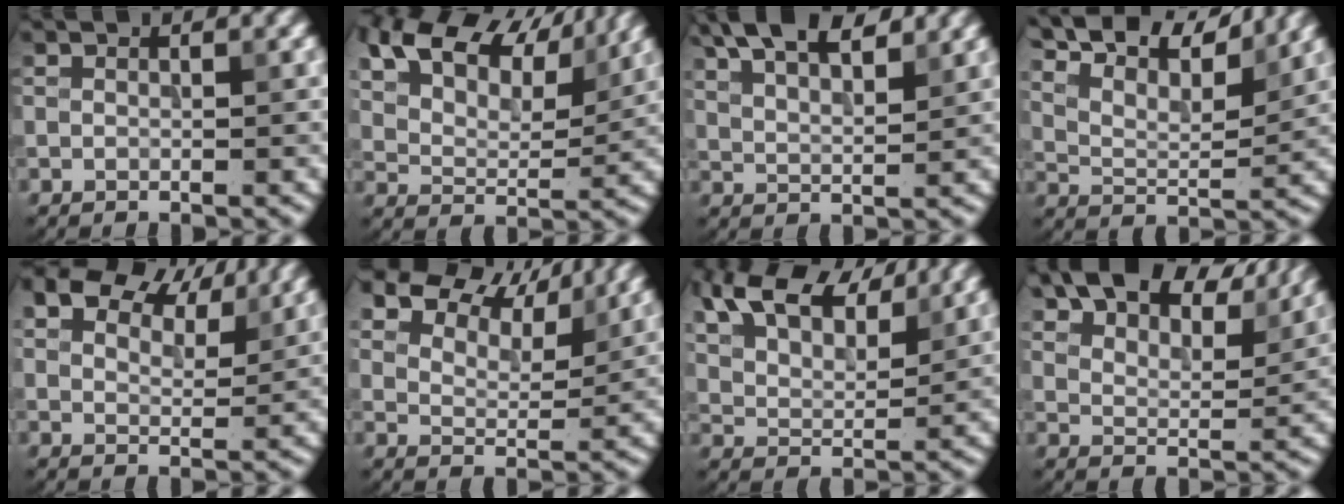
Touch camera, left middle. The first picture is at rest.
{"total": 11.1, "force": [7.7, 4.9, 6.3], "torque": [-0.131, 0.025, 0.110]}
{"total": 7.4, "force": [5.2, 2.6, 4.6], "torque": [-0.078, 0.024, 0.073]}
{"total": 12.4, "force": [9.9, 3.5, 6.7], "torque": [-0.122, 0.023, 0.131]}
{"total": 9.6, "force": [6.8, 4.6, 5.0], "torque": [-0.087, 0.013, 0.097]}
{"total": 11.2, "force": [8.7, 5.0, 4.9], "torque": [-0.100, 0.002, 0.156]}
{"total": 9.1, "force": [6.1, 4.0, 5.4], "torque": [-0.115, 0.028, 0.094]}
{"total": 10.9, "force": [8.4, 3.8, 5.8], "torque": [-0.106, 0.015, 0.120]}